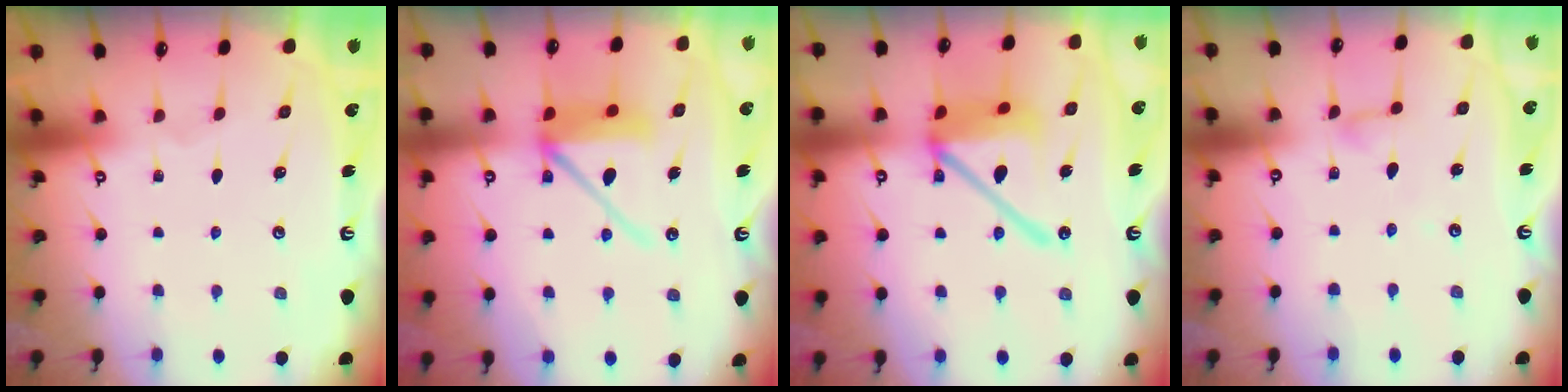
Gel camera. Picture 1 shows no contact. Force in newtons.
{"total": 12.3, "press": 12.1, "slide": 1.9}
{"total": 16.4, "press": 16.2, "slide": 2.2}
{"total": 3.9, "press": 3.9, "slide": 0.4}